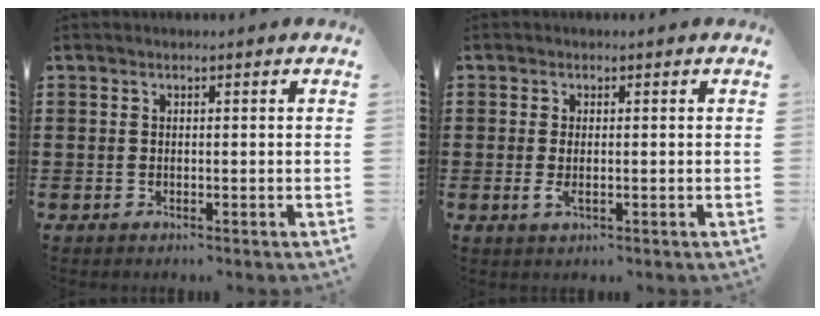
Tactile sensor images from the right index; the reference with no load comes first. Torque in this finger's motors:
{"motor_torque": [2.14, 0.00, 0.19, 0.01]}